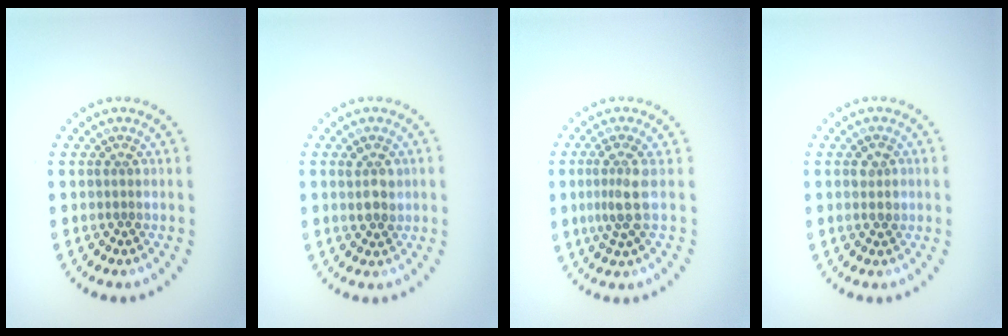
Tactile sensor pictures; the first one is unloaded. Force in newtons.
{"total": 2.0, "press": 1.9, "slide": 0.7}
{"total": 2.6, "press": 2.0, "slide": 1.6}
{"total": 1.4, "press": 1.4, "slide": 0.3}